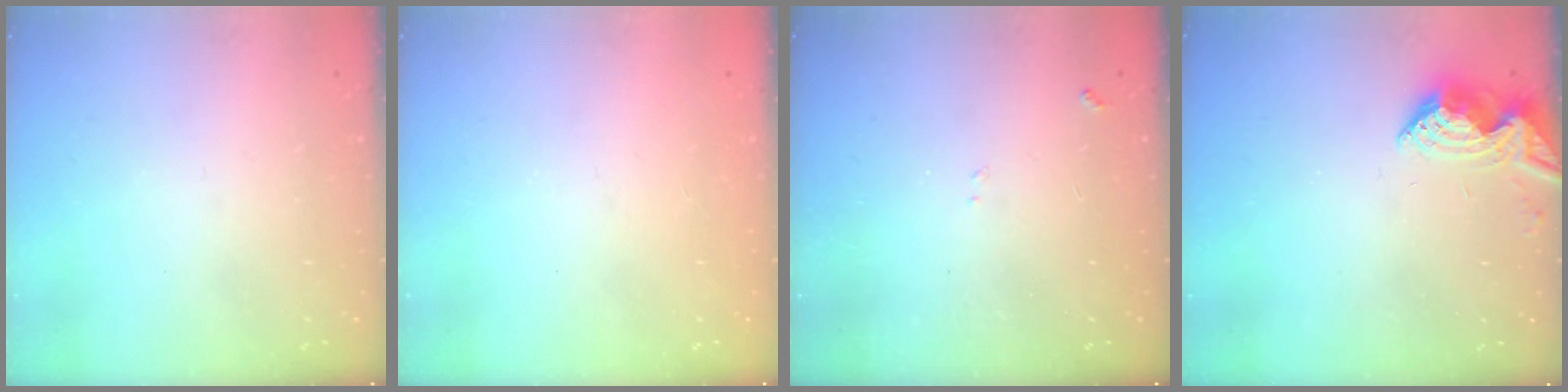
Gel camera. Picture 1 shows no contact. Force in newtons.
{"total": 1.3, "press": 1.0, "slide": 0.7}
{"total": 7.1, "press": 7.0, "slide": 0.7}
{"total": 8.1, "press": 8.1, "slide": 0.6}